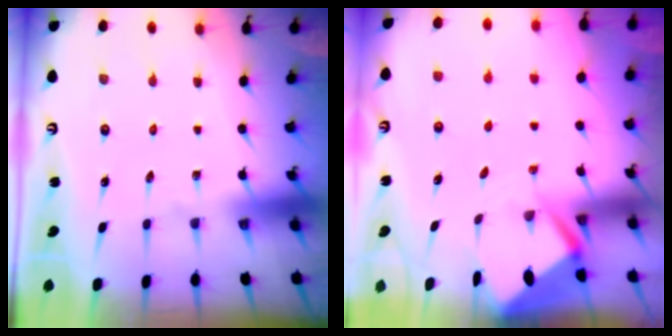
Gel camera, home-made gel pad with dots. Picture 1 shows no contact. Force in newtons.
{"total": 3.5, "press": 3.5, "slide": 0.4}